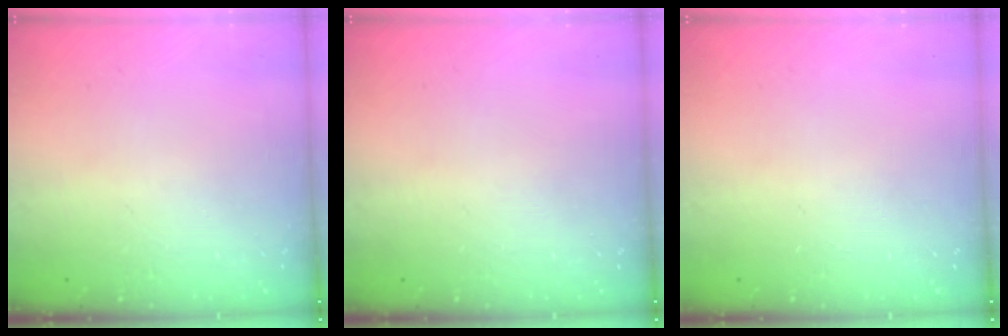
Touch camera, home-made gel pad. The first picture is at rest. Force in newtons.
{"total": 0.0}
{"total": 0.0}